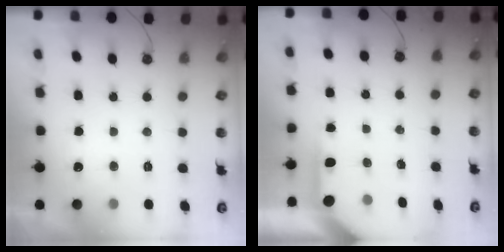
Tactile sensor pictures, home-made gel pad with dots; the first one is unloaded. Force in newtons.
{"total": 4.0, "press": 3.9, "slide": 0.3}